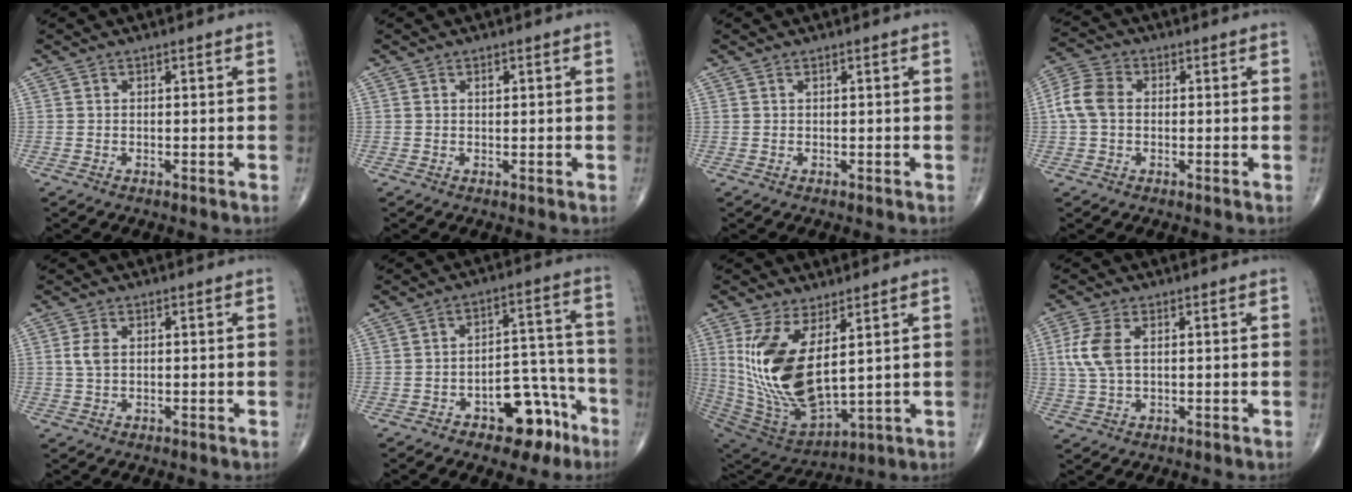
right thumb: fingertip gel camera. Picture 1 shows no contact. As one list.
[{"total": 0.8, "force": [0.4, 0.4, 0.5], "torque": [-0.006, -0.002, 0.006]}, {"total": 0.0}, {"total": 6.7, "force": [0.2, 4.9, 4.6], "torque": [-0.100, 0.019, -0.004]}, {"total": 2.7, "force": [0.5, 1.7, 2.1], "torque": [-0.048, 0.002, 0.009]}, {"total": 11.5, "force": [-6.4, 6.2, 7.3], "torque": [-0.057, 0.062, -0.085]}, {"total": 18.9, "force": [4.5, 8.5, 16.3], "torque": [-0.330, -0.040, 0.109]}, {"total": 6.6, "force": [1.3, 3.6, 5.4], "torque": [-0.134, 0.006, 0.026]}]